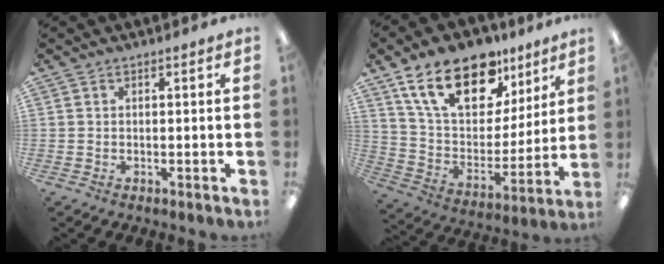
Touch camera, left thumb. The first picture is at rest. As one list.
[{"total": 21.2, "force": [13.4, 11.2, 12.0], "torque": [-0.215, -0.061, 0.240]}]